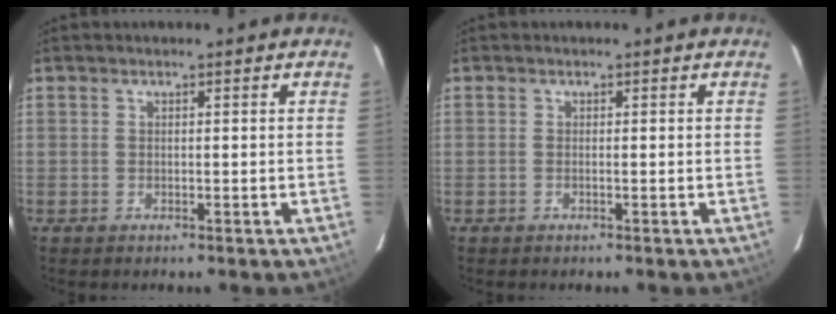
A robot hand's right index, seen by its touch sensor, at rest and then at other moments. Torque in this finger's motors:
{"motor_torque": [-0.26, 0.07, 0.03, 0.01]}